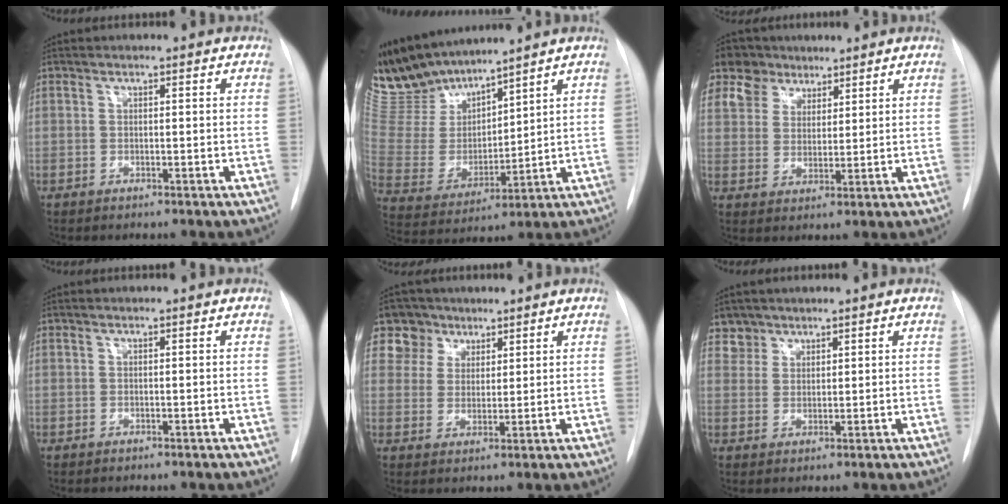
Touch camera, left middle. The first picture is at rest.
{"total": 12.1, "force": [11.4, 2.8, 3.0], "torque": [-0.080, 0.000, 0.244]}
{"total": 9.4, "force": [6.5, 6.5, 1.8], "torque": [-0.039, 0.028, 0.124]}
{"total": 0.0}
{"total": 6.7, "force": [4.1, 5.2, 0.1], "torque": [0.003, 0.012, 0.077]}
{"total": 3.0, "force": [2.4, 1.8, -0.6], "torque": [0.023, 0.004, 0.042]}